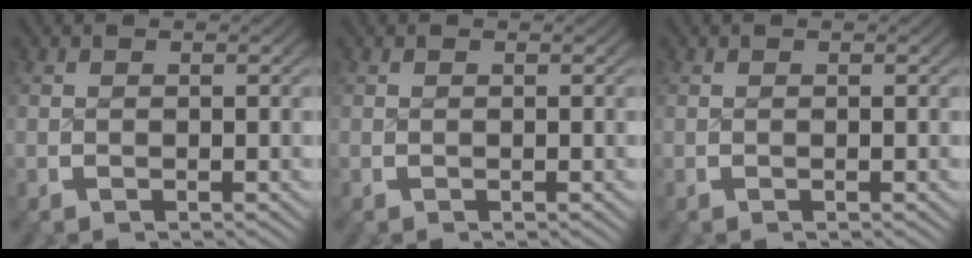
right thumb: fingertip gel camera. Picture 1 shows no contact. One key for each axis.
{"total": 0.0}
{"total": 0.0}